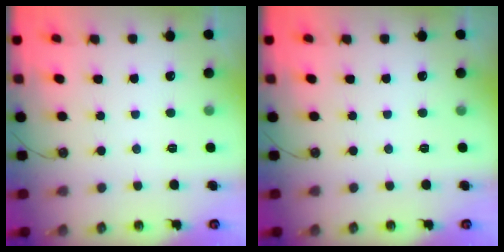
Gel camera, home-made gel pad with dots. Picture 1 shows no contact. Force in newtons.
{"total": 0.0}